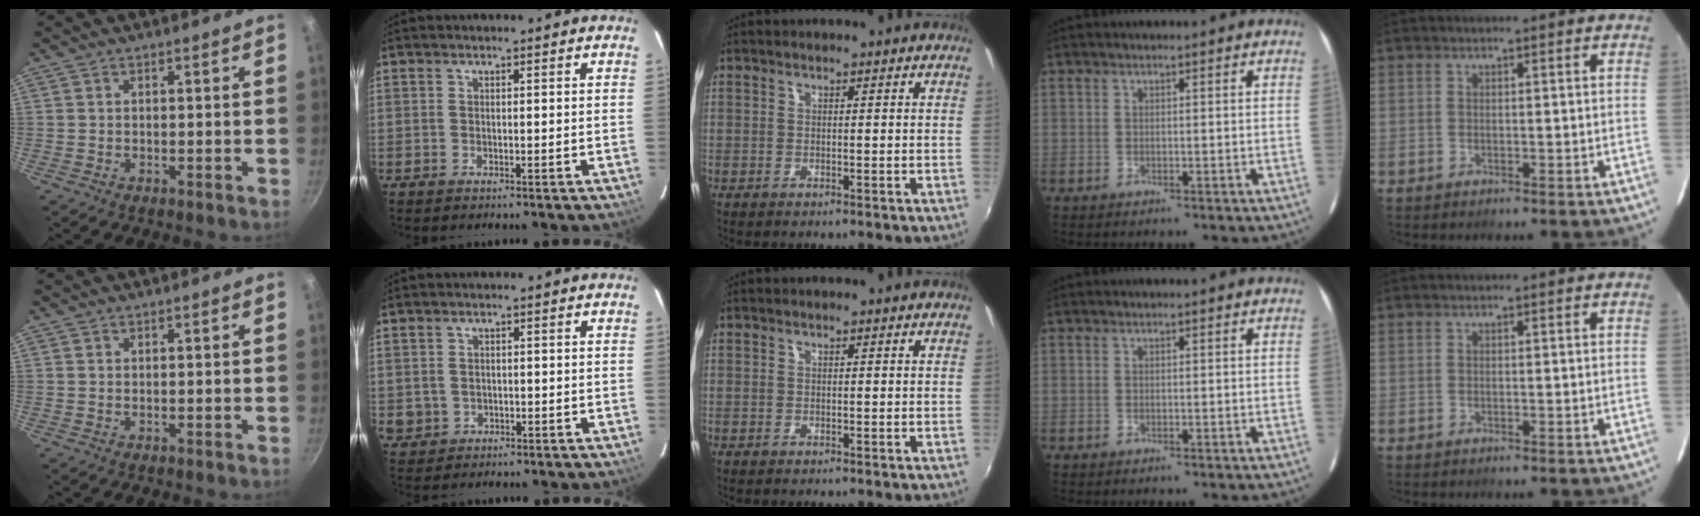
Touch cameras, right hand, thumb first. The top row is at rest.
{"index": {"total": 3.4, "force": [-0.6, 3.3, 0.7], "torque": [-0.022, 0.001, 0.003]}}